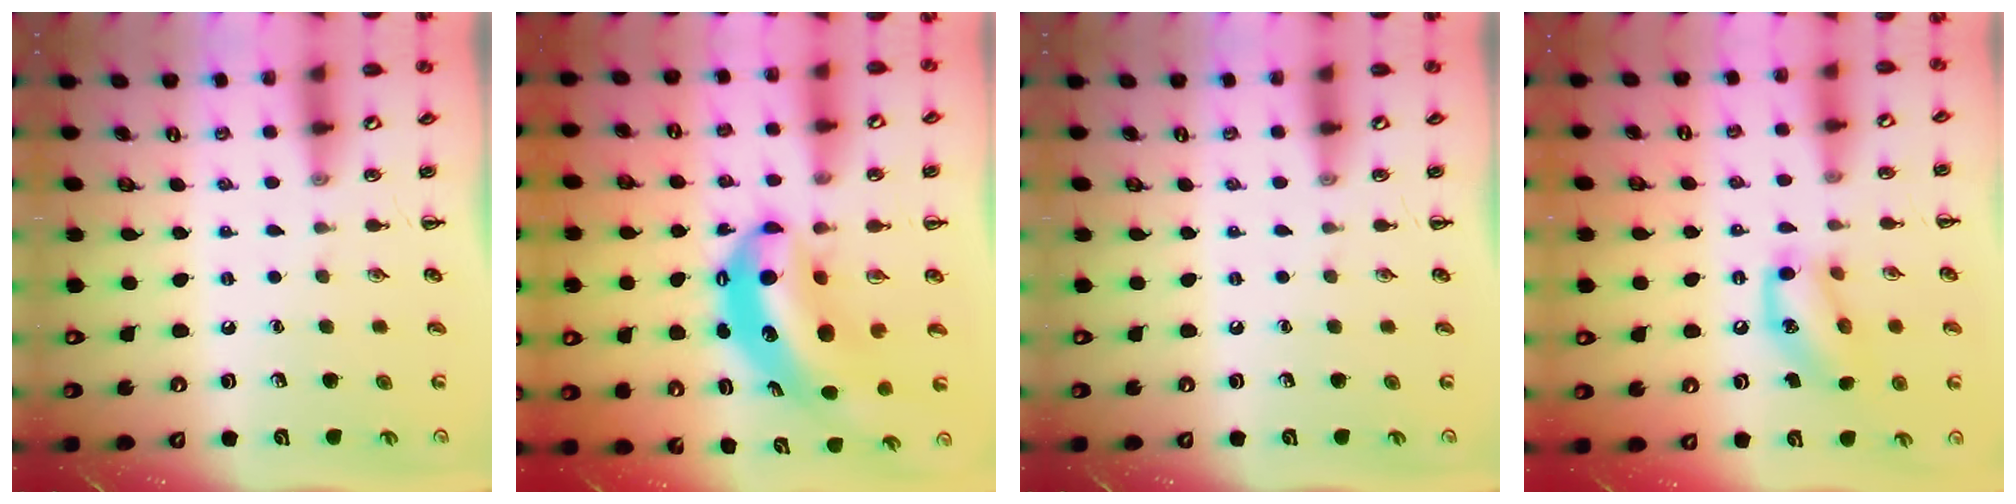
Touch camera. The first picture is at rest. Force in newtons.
{"total": 10.2, "press": 9.9, "slide": 2.3}
{"total": 0.0}
{"total": 13.4, "press": 13.1, "slide": 2.4}